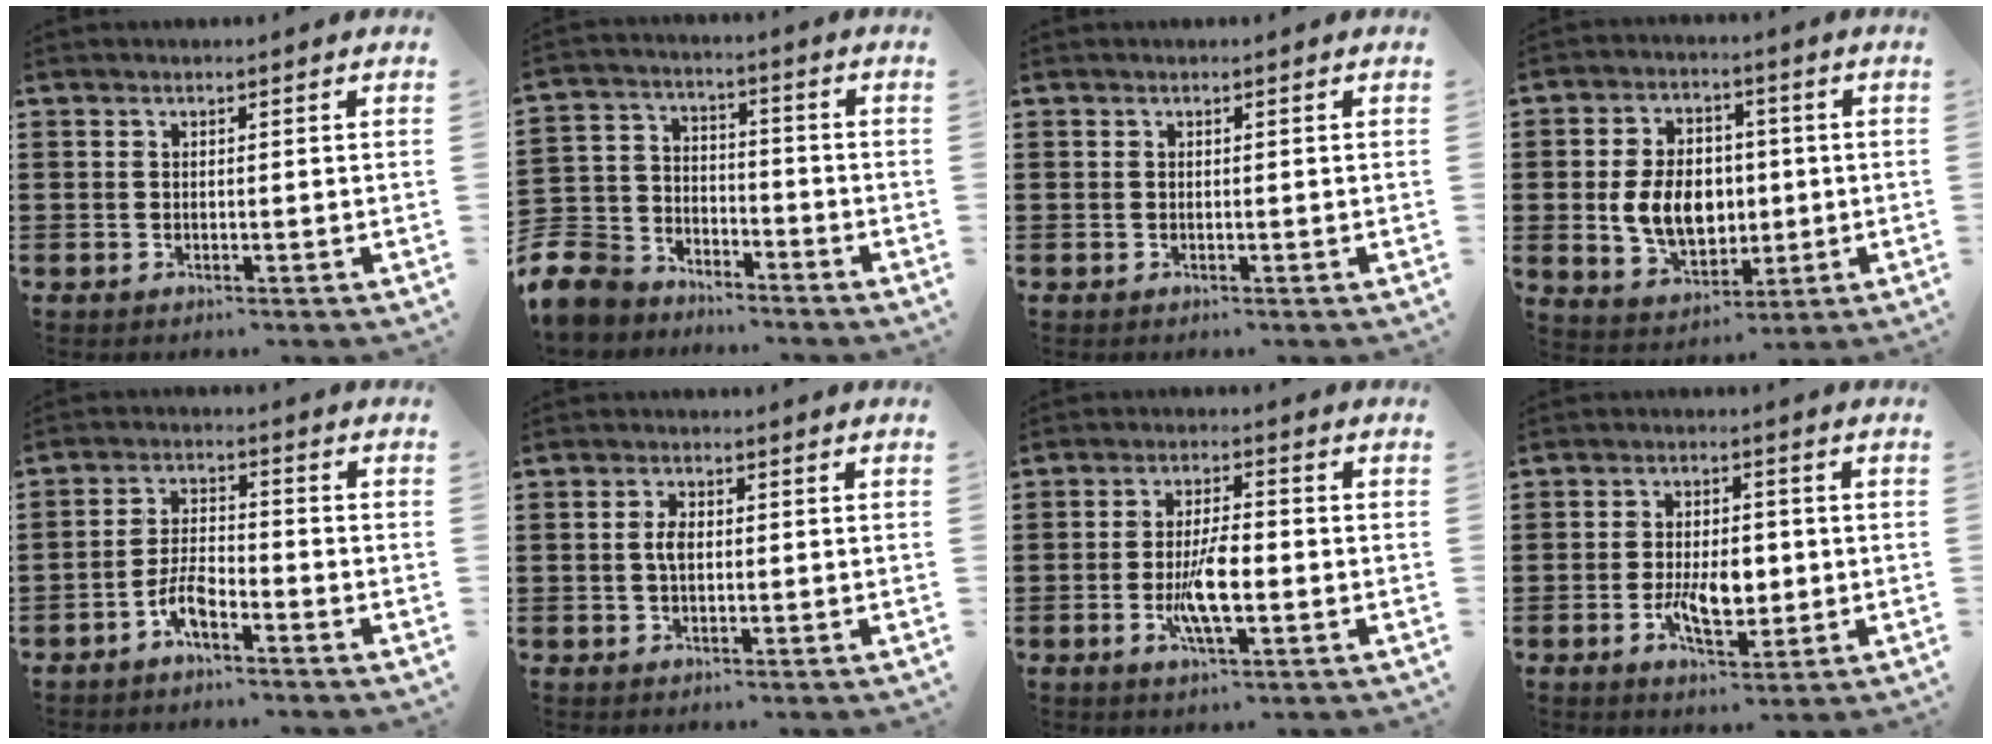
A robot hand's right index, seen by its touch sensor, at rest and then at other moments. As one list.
[{"total": 8.2, "force": [-7.0, 4.0, 1.4], "torque": [-0.071, 0.006, -0.146]}, {"total": 0.0}, {"total": 9.1, "force": [-0.3, 6.4, 6.4], "torque": [-0.129, 0.006, -0.009]}, {"total": 4.8, "force": [-3.1, 1.7, 3.2], "torque": [-0.084, 0.002, -0.067]}, {"total": 2.8, "force": [0.1, 1.3, 2.5], "torque": [-0.056, 0.002, -0.003]}, {"total": 6.9, "force": [-1.5, 2.0, 6.4], "torque": [-0.134, -0.007, -0.033]}, {"total": 6.6, "force": [-1.1, 3.4, 5.5], "torque": [-0.101, 0.002, -0.022]}]